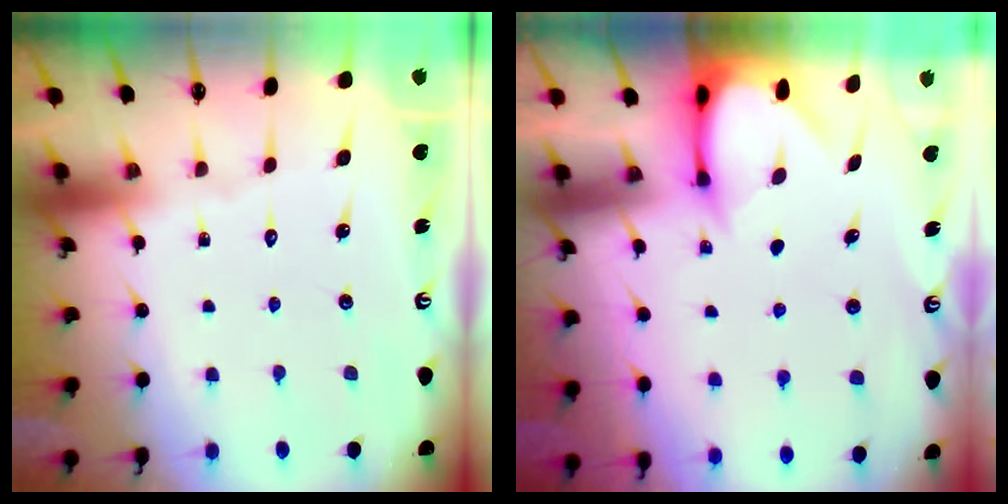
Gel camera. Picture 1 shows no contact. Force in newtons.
{"total": 3.4, "press": 3.4, "slide": 0.3}